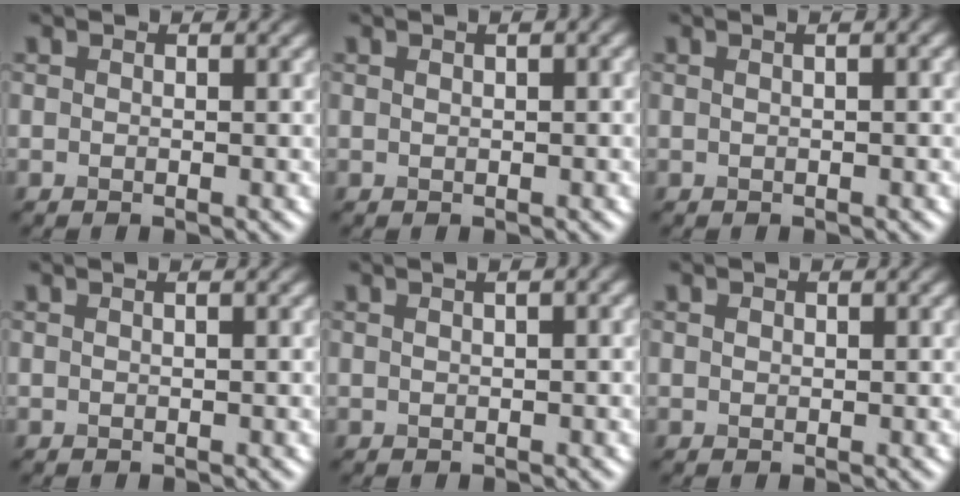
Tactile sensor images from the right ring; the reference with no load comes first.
{"total": 1.3, "force": [0.6, 0.4, 1.1], "torque": [-0.019, 0.003, 0.010]}
{"total": 2.5, "force": [1.0, 1.1, 2.0], "torque": [-0.014, 0.010, -0.003]}
{"total": 0.7, "force": [0.3, 0.2, 0.6], "torque": [-0.009, 0.004, -0.002]}
{"total": 3.1, "force": [1.3, 1.3, 2.4], "torque": [-0.019, 0.014, 0.007]}
{"total": 0.6, "force": [0.2, 0.5, 0.3], "torque": [-0.007, 0.001, 0.004]}